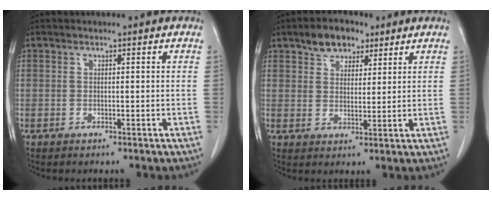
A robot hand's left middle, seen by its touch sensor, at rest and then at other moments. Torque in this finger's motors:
{"motor_torque": [0.20, -0.17, 0.02, 0.01]}